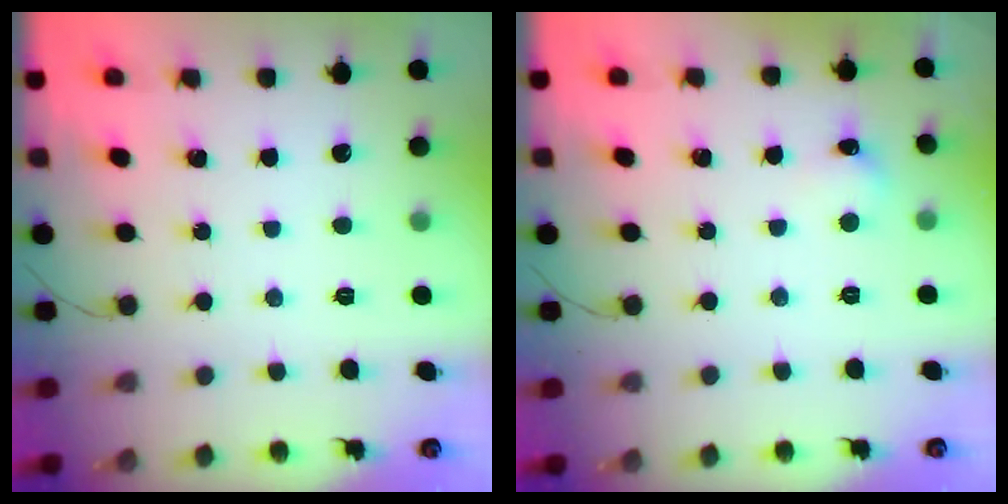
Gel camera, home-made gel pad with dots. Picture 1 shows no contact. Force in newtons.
{"total": 5.3, "press": 5.0, "slide": 1.5}